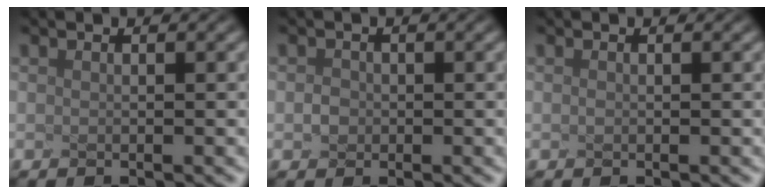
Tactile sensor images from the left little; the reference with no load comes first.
{"total": 1.8, "force": [-1.4, -0.5, -1.0], "torque": [-0.020, -0.006, 0.019]}
{"total": 0.0}